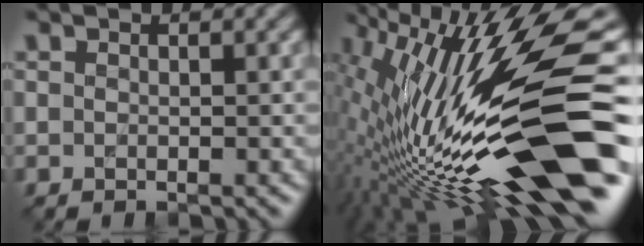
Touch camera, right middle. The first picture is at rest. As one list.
[{"total": 17.1, "force": [-1.1, 5.1, 16.2], "torque": [-0.282, 0.006, -0.025]}]